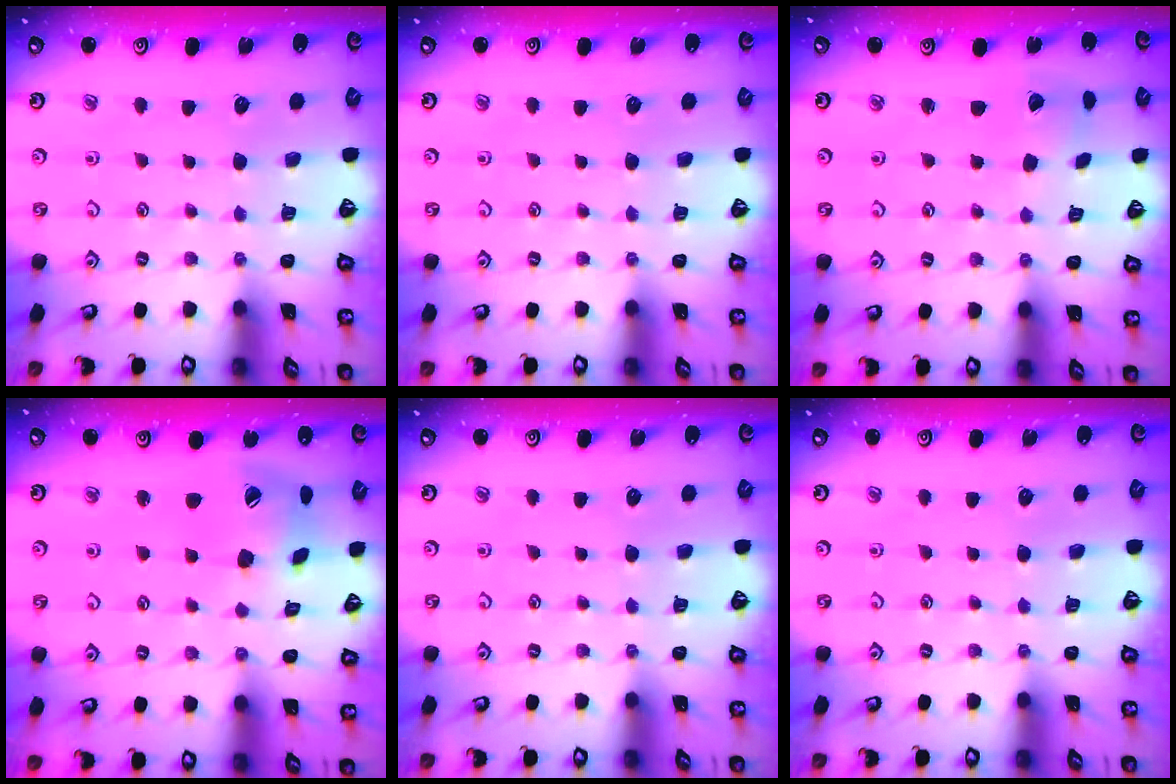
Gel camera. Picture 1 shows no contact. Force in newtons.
{"total": 0.0}
{"total": 3.6, "press": 3.5, "slide": 0.4}
{"total": 12.9, "press": 12.9, "slide": 1.0}
{"total": 0.0}
{"total": 0.0}